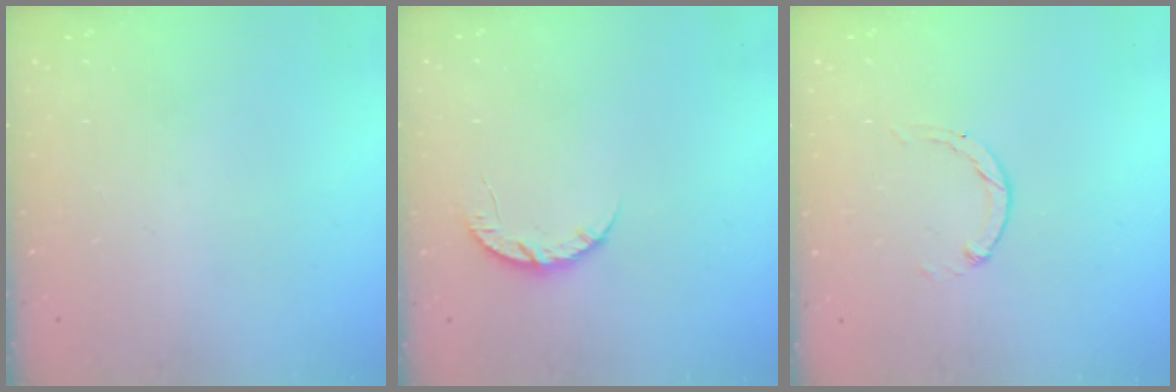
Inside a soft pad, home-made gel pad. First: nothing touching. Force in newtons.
{"total": 6.1, "press": 6.1, "slide": 0.7}
{"total": 0.7, "press": 0.6, "slide": 0.2}